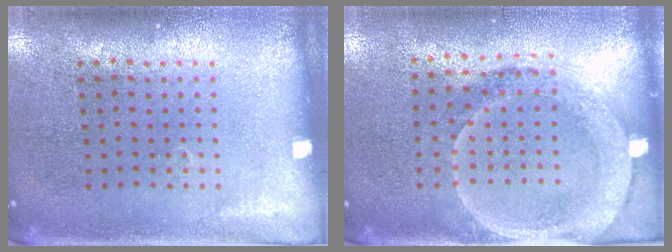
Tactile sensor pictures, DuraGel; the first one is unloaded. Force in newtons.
{"total": 1.9, "press": 1.6, "slide": 1.0}